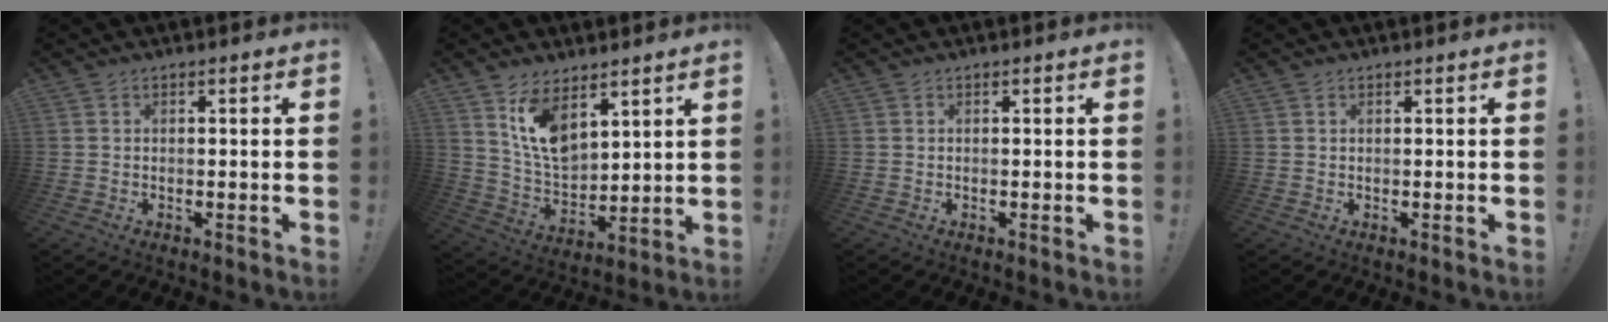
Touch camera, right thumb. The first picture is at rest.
{"total": 11.8, "force": [7.5, 6.8, 6.1], "torque": [-0.116, -0.056, 0.145]}
{"total": 0.0}
{"total": 0.0}